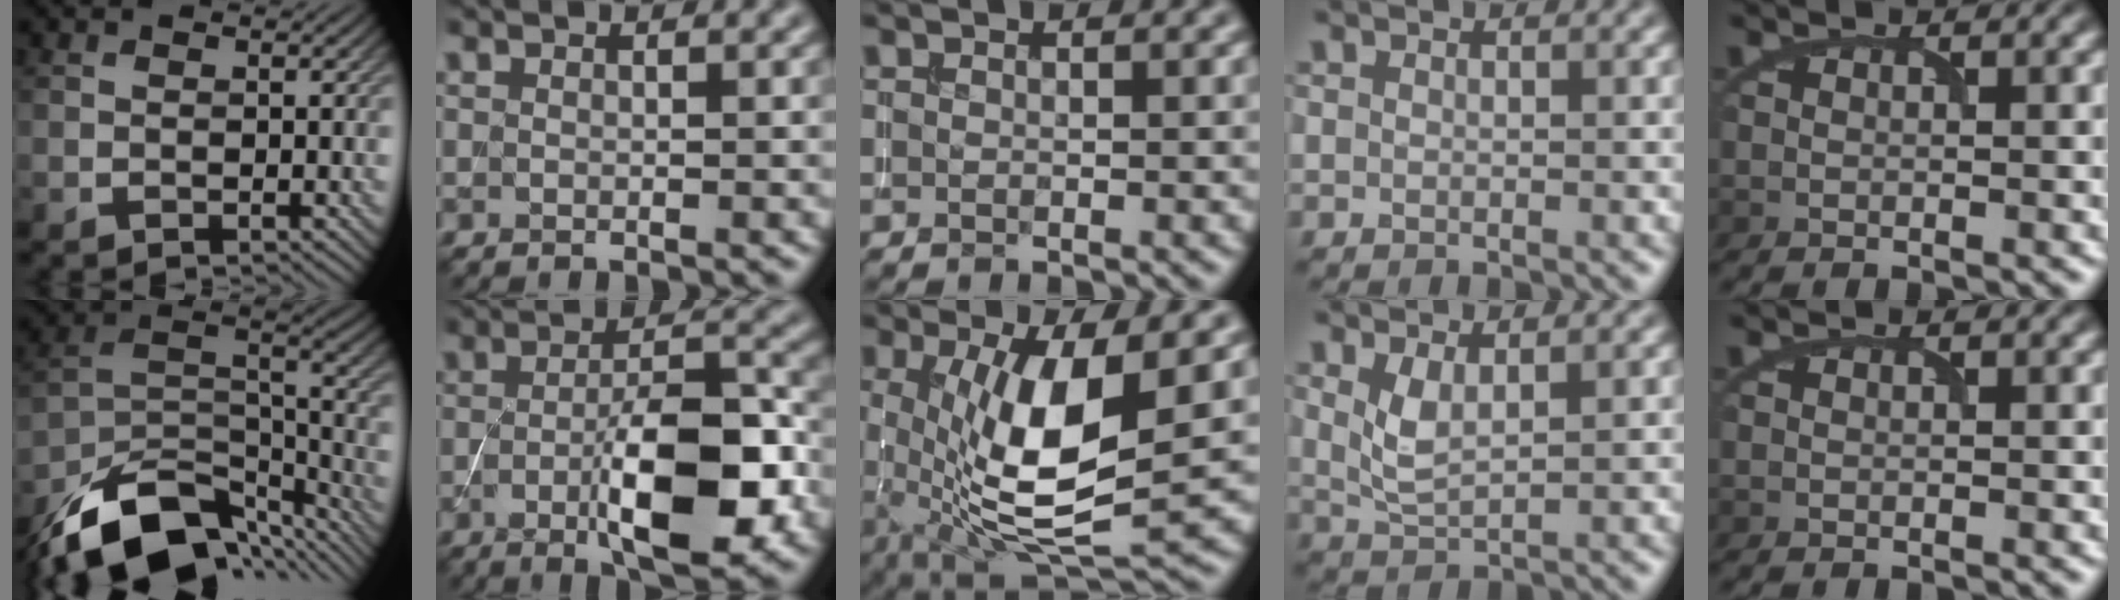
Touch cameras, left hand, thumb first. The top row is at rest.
{"thumb": {"total": 15.9, "force": [-11.5, 7.3, 8.3], "torque": [-0.177, -0.025, -0.186]}, "index": {"total": 8.6, "force": [-2.4, 2.5, 7.9], "torque": [-0.126, 0.001, -0.039]}, "middle": {"total": 10.0, "force": [0.5, 3.2, 9.5], "torque": [-0.169, -0.014, 0.014]}, "ring": {"total": 2.4, "force": [1.1, 0.8, 2.0], "torque": [-0.050, -0.006, 0.028]}}